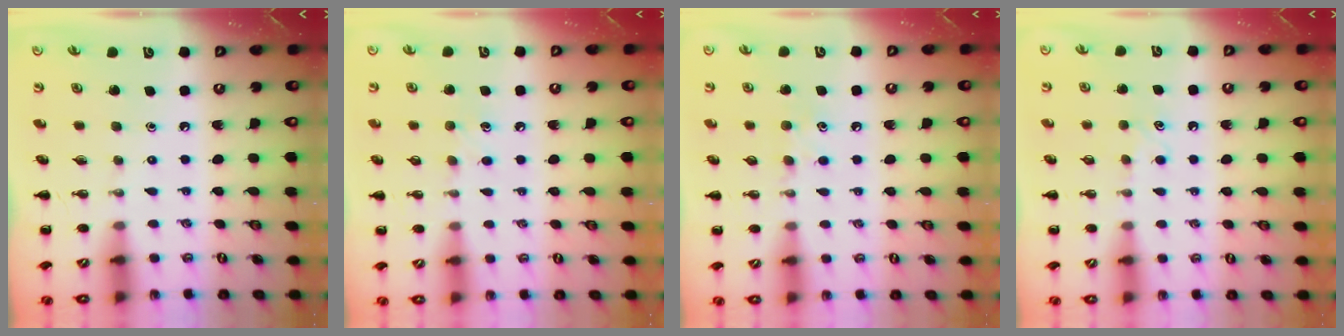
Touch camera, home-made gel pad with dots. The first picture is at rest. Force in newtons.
{"total": 4.7, "press": 4.5, "slide": 1.4}
{"total": 6.7, "press": 6.6, "slide": 1.6}
{"total": 4.4, "press": 4.2, "slide": 1.2}